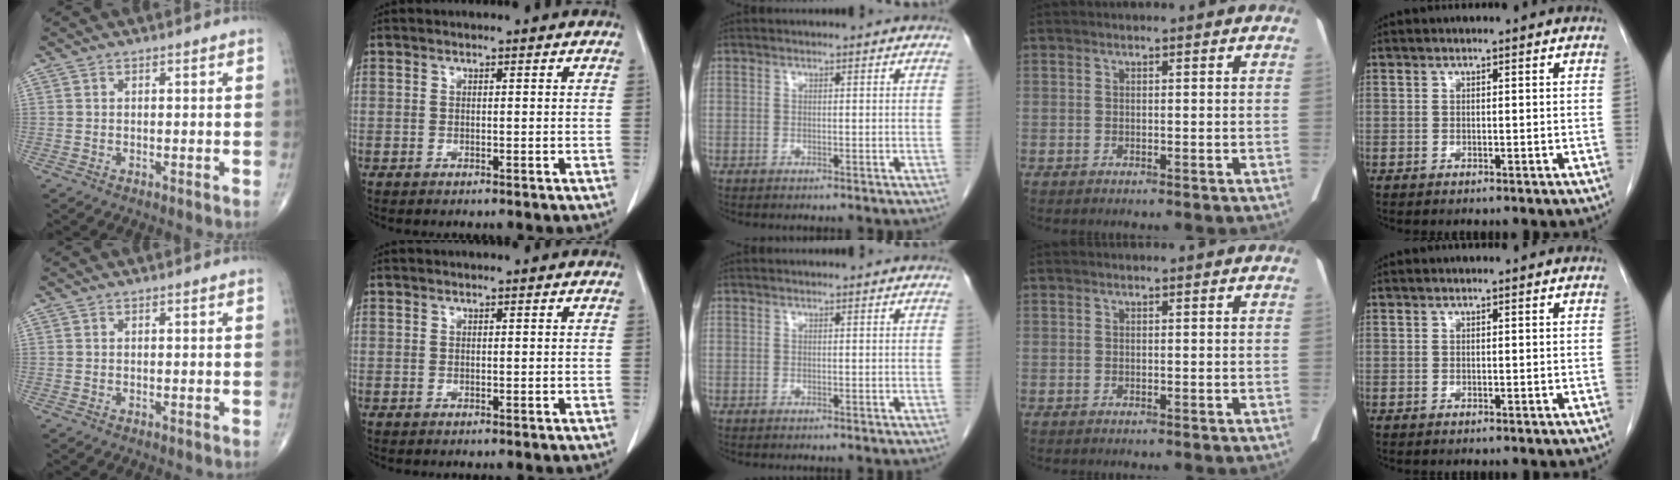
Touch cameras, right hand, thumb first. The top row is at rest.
{}